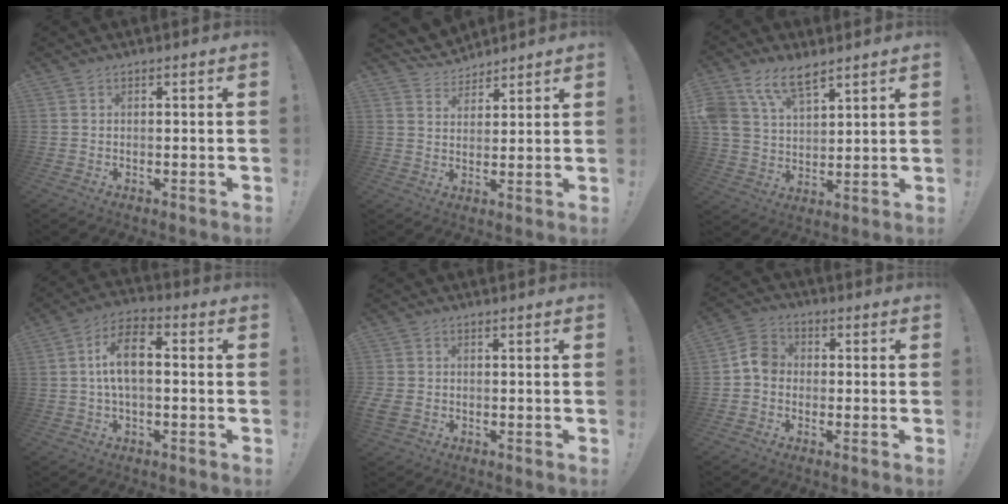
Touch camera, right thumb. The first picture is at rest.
{"total": 6.0, "force": [5.3, 2.7, 0.6], "torque": [-0.019, -0.031, 0.103]}
{"total": 11.4, "force": [7.7, 5.9, 5.9], "torque": [-0.118, -0.030, 0.153]}
{"total": 10.1, "force": [0.7, 4.7, 8.9], "torque": [-0.166, 0.010, 0.015]}
{"total": 3.1, "force": [-0.4, 2.7, 1.5], "torque": [-0.023, 0.001, -0.005]}
{"total": 6.5, "force": [-1.0, 5.3, 3.6], "torque": [-0.056, 0.022, -0.016]}